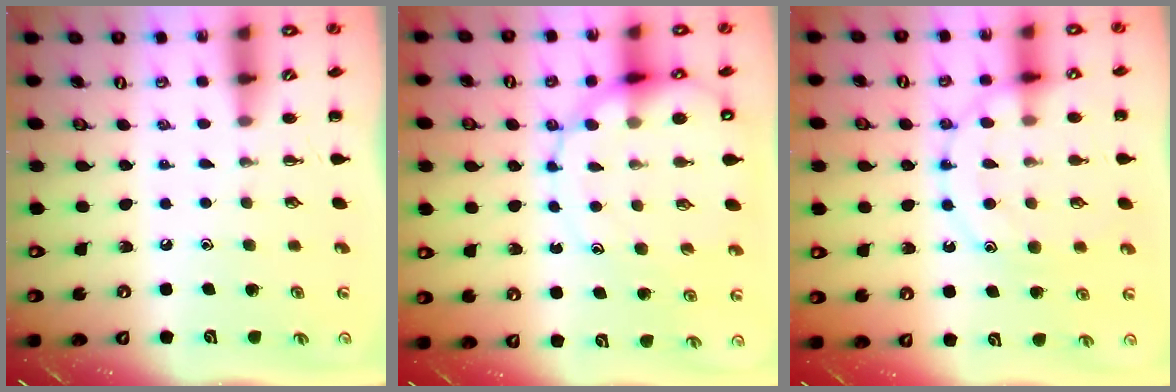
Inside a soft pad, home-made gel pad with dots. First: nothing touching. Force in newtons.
{"total": 13.6, "press": 13.1, "slide": 3.4}
{"total": 13.5, "press": 13.5, "slide": 1.1}